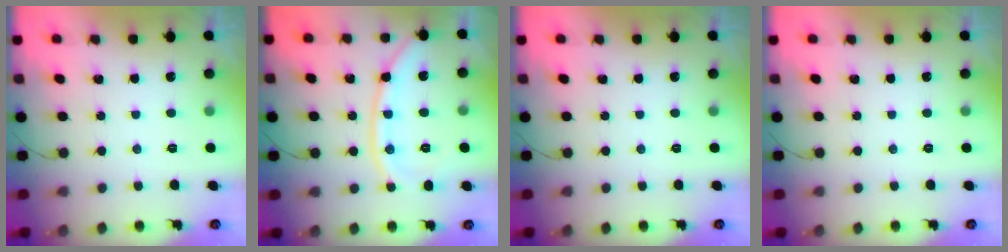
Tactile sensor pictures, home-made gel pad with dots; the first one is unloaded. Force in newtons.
{"total": 11.3, "press": 11.2, "slide": 1.2}
{"total": 0.0}
{"total": 0.0}